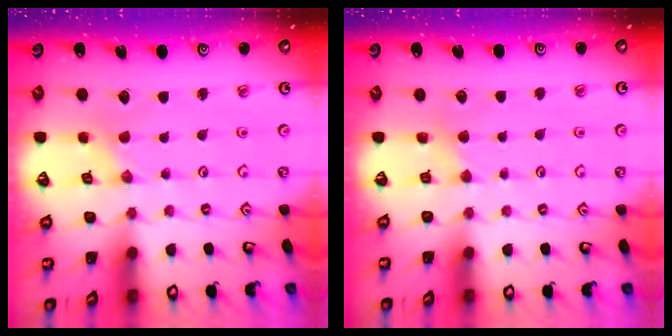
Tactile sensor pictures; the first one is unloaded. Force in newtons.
{"total": 1.9, "press": 1.8, "slide": 0.4}